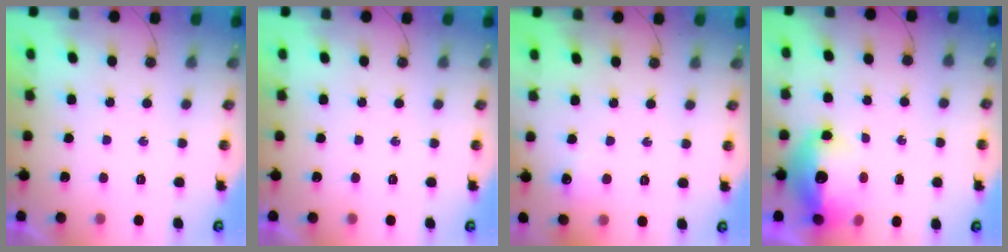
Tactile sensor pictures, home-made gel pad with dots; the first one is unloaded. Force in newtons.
{"total": 0.0}
{"total": 5.2, "press": 5.1, "slide": 0.7}
{"total": 14.1, "press": 14.0, "slide": 1.2}